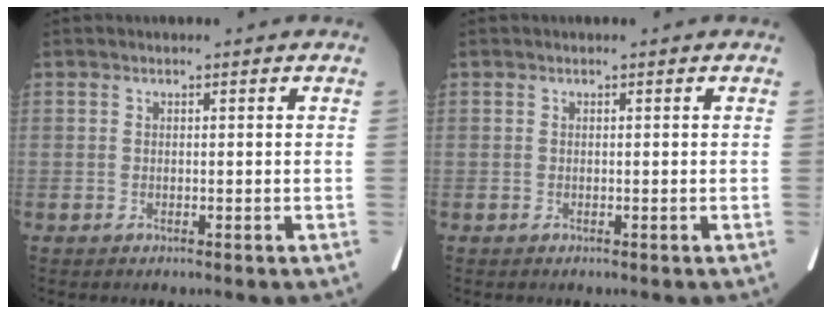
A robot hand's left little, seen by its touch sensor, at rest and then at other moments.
{"total": 0.0}